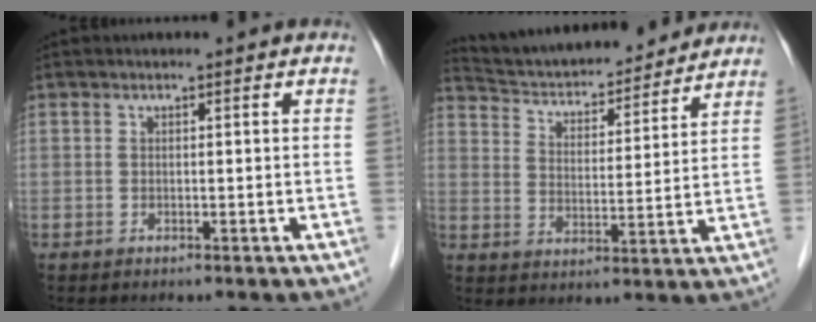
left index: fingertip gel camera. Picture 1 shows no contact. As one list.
[{"total": 17.7, "force": [16.6, 3.2, 5.3], "torque": [-0.084, 0.014, 0.252]}]